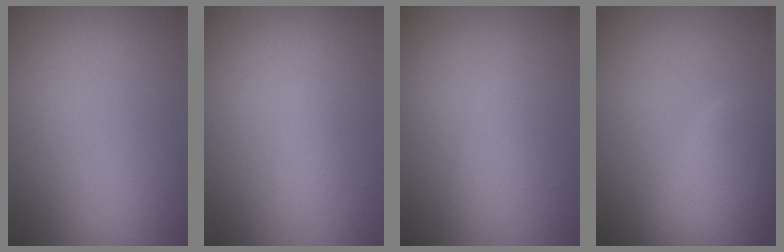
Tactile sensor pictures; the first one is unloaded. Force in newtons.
{"total": 1.2, "press": 1.2, "slide": 0.0}
{"total": 1.8, "press": 1.8, "slide": 0.1}
{"total": 4.7, "press": 4.7, "slide": 0.3}